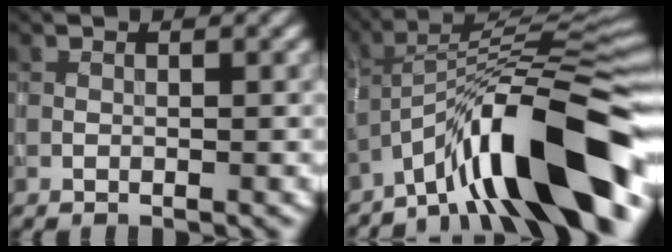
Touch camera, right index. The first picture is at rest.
{"total": 13.9, "force": [-7.4, 3.0, 11.3], "torque": [-0.165, 0.024, -0.120]}